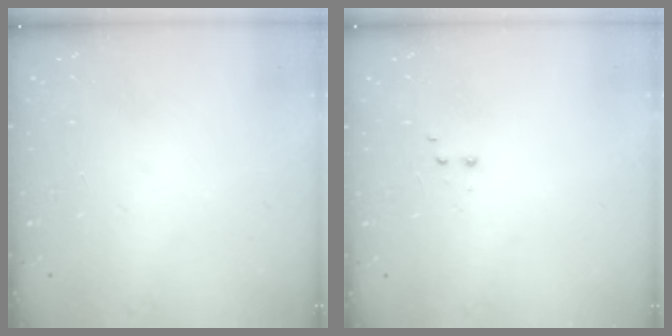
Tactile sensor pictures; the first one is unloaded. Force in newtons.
{"total": 1.9, "press": 1.8, "slide": 0.5}